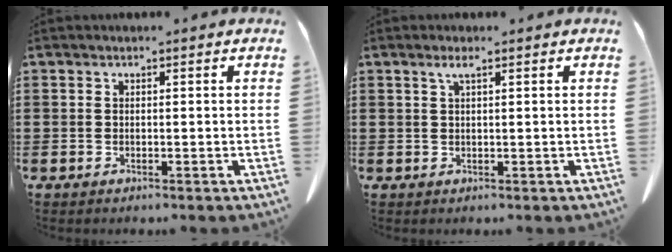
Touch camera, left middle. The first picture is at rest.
{"total": 1.5, "force": [0.7, 0.2, 1.3], "torque": [-0.027, 0.003, 0.013]}